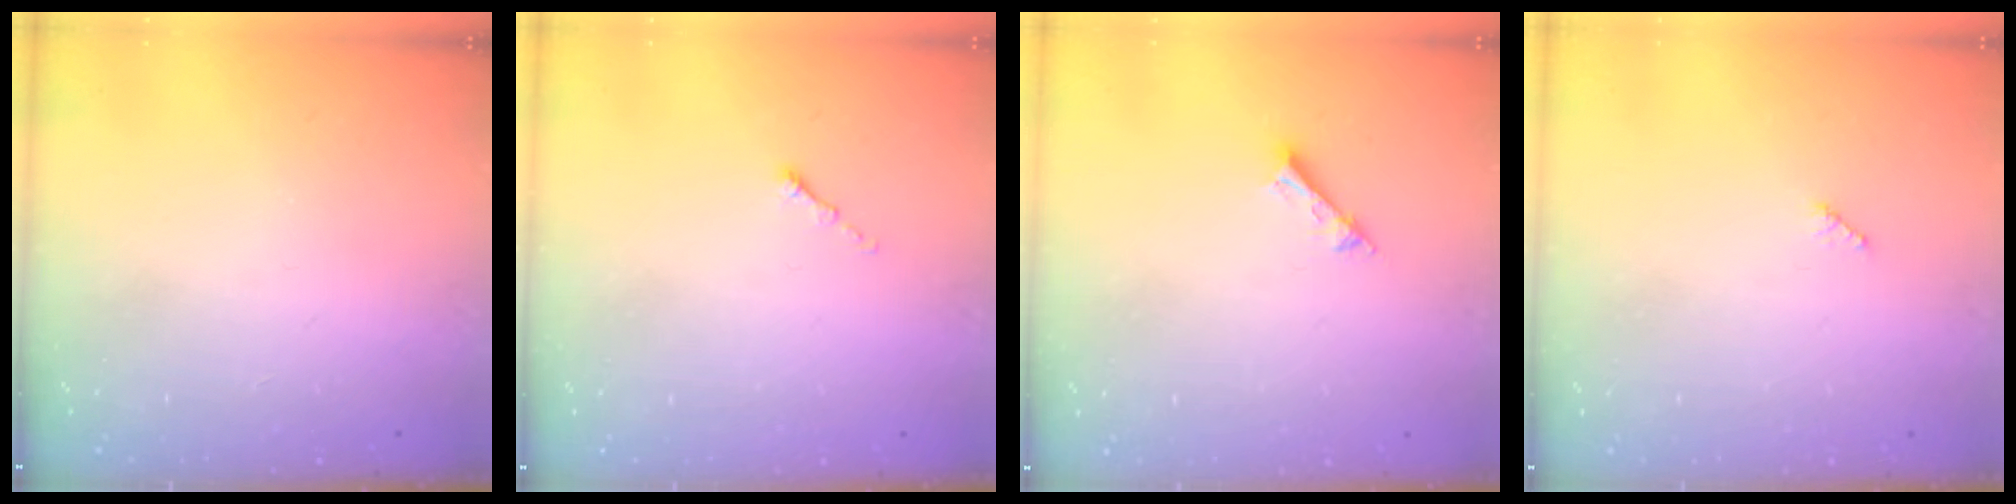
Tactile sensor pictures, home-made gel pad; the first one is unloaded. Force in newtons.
{"total": 0.0}
{"total": 2.2, "press": 2.1, "slide": 0.4}
{"total": 2.9, "press": 2.9, "slide": 0.4}